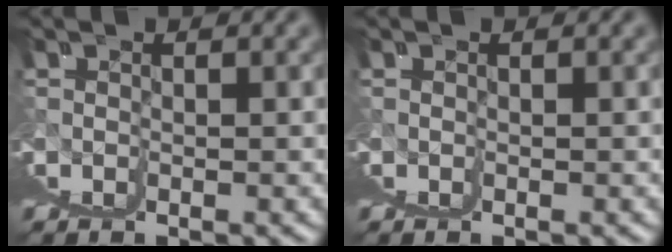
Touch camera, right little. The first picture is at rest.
{"total": 0.0}